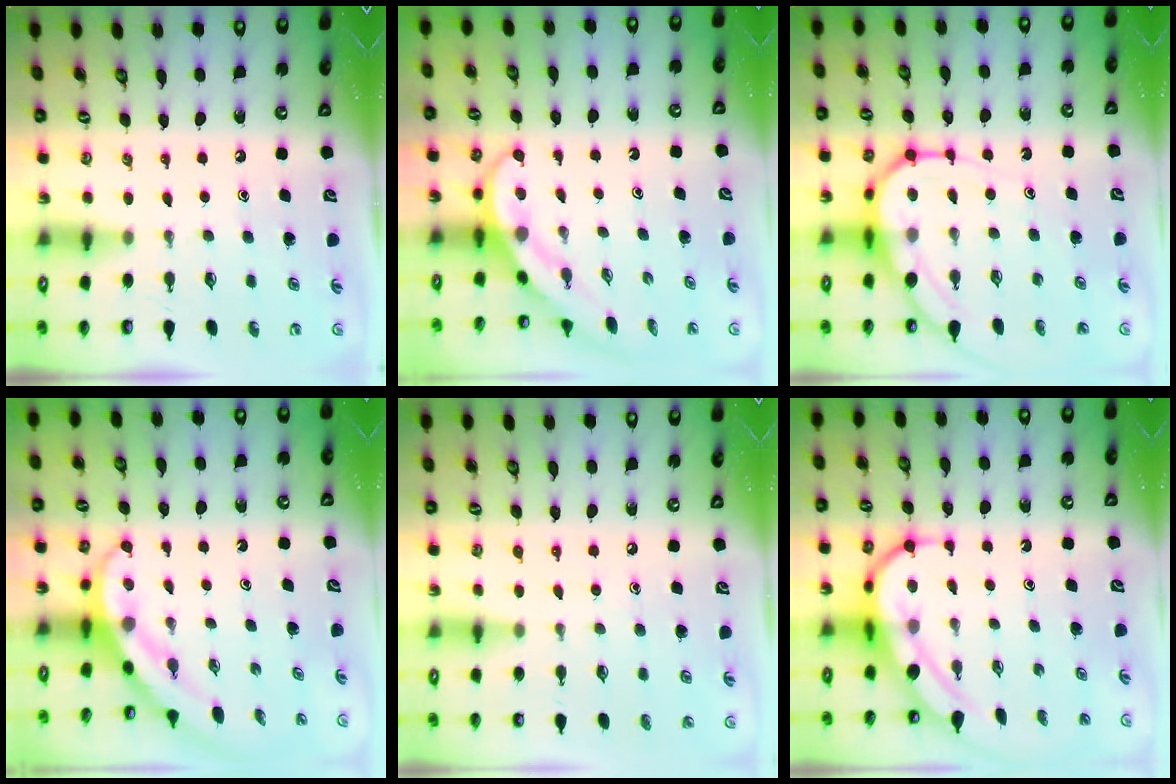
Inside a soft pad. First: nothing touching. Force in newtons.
{"total": 3.7, "press": 3.7, "slide": 0.8}
{"total": 10.4, "press": 10.3, "slide": 1.0}
{"total": 4.0, "press": 3.9, "slide": 0.4}
{"total": 5.6, "press": 5.6, "slide": 0.6}
{"total": 8.7, "press": 8.7, "slide": 0.8}